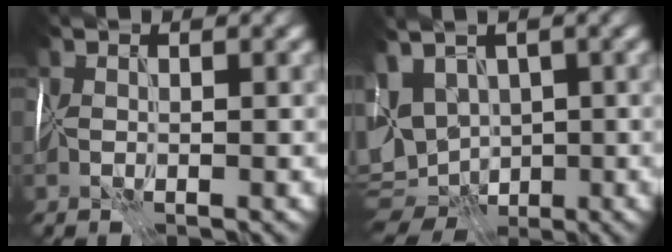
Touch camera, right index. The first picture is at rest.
{"total": 9.6, "force": [-0.3, 6.9, 6.7], "torque": [-0.130, -0.007, 0.003]}